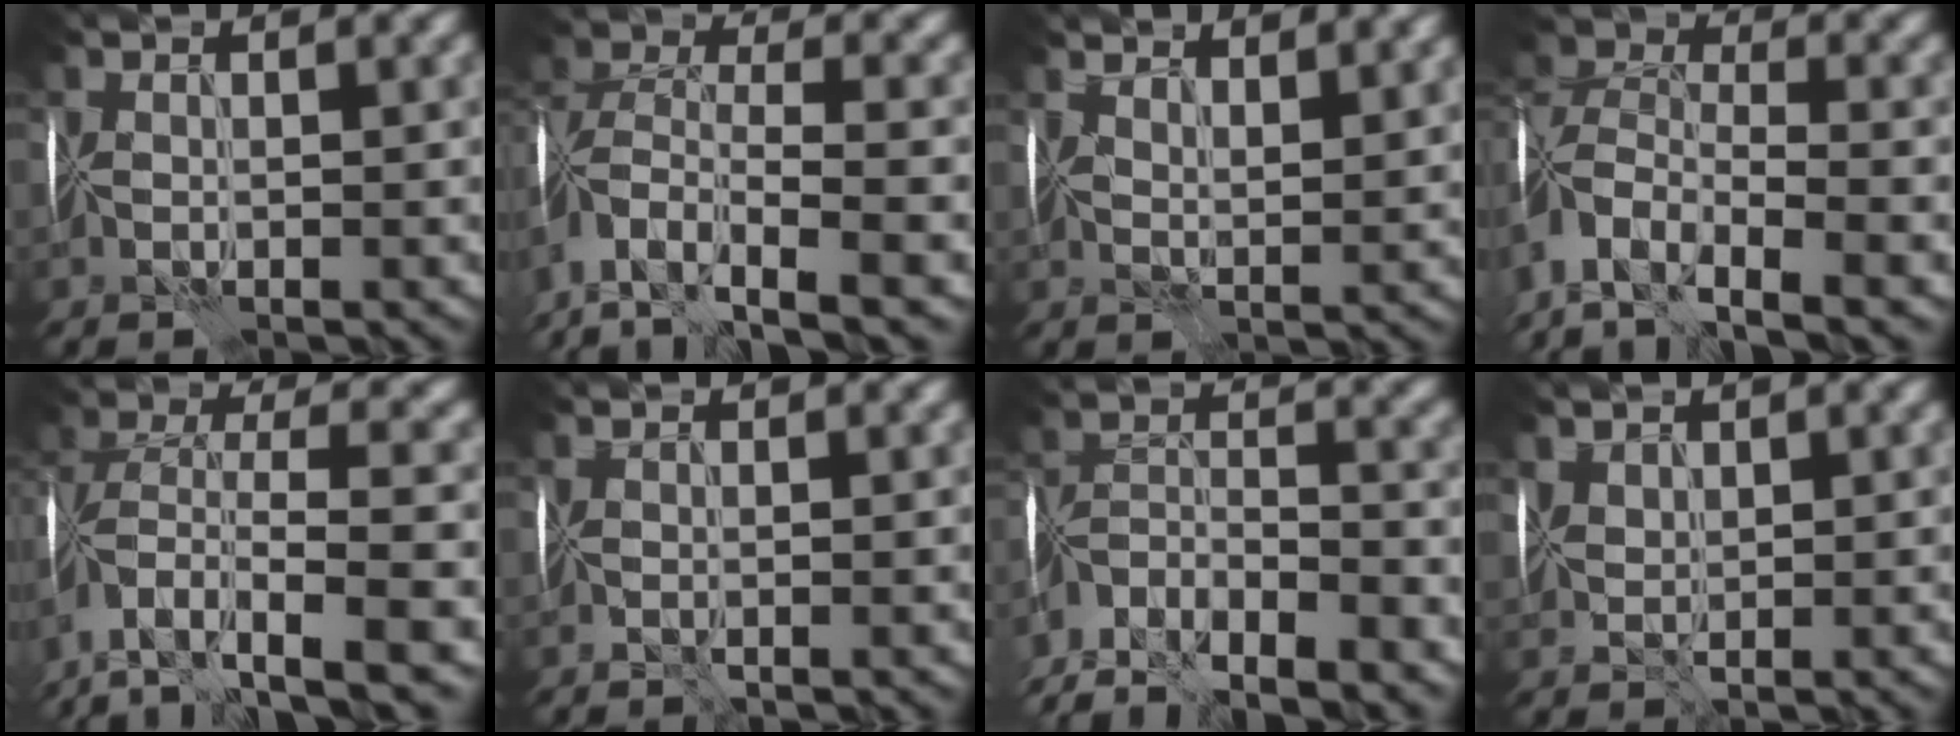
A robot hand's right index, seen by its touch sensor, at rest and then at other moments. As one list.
[{"total": 11.3, "force": [-7.0, 5.5, 6.9], "torque": [-0.140, 0.000, -0.123]}, {"total": 6.0, "force": [5.0, 1.8, 2.6], "torque": [-0.043, 0.007, 0.065]}, {"total": 10.0, "force": [-5.8, 5.1, 6.4], "torque": [-0.131, 0.005, -0.117]}, {"total": 11.8, "force": [-5.8, 5.6, 8.6], "torque": [-0.190, 0.011, -0.083]}, {"total": 0.7, "force": [0.0, 0.3, 0.7], "torque": [-0.015, 0.000, -0.002]}, {"total": 8.8, "force": [-7.1, 3.2, 4.2], "torque": [-0.076, 0.009, -0.124]}, {"total": 1.9, "force": [1.5, 1.0, 0.6], "torque": [-0.019, 0.006, 0.034]}]